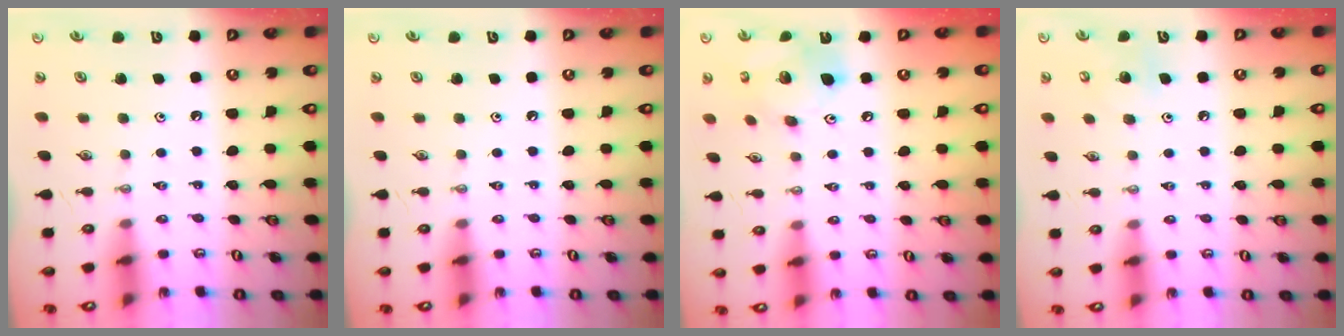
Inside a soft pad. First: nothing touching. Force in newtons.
{"total": 0.0}
{"total": 14.2, "press": 13.9, "slide": 3.1}
{"total": 8.0, "press": 8.0, "slide": 0.4}